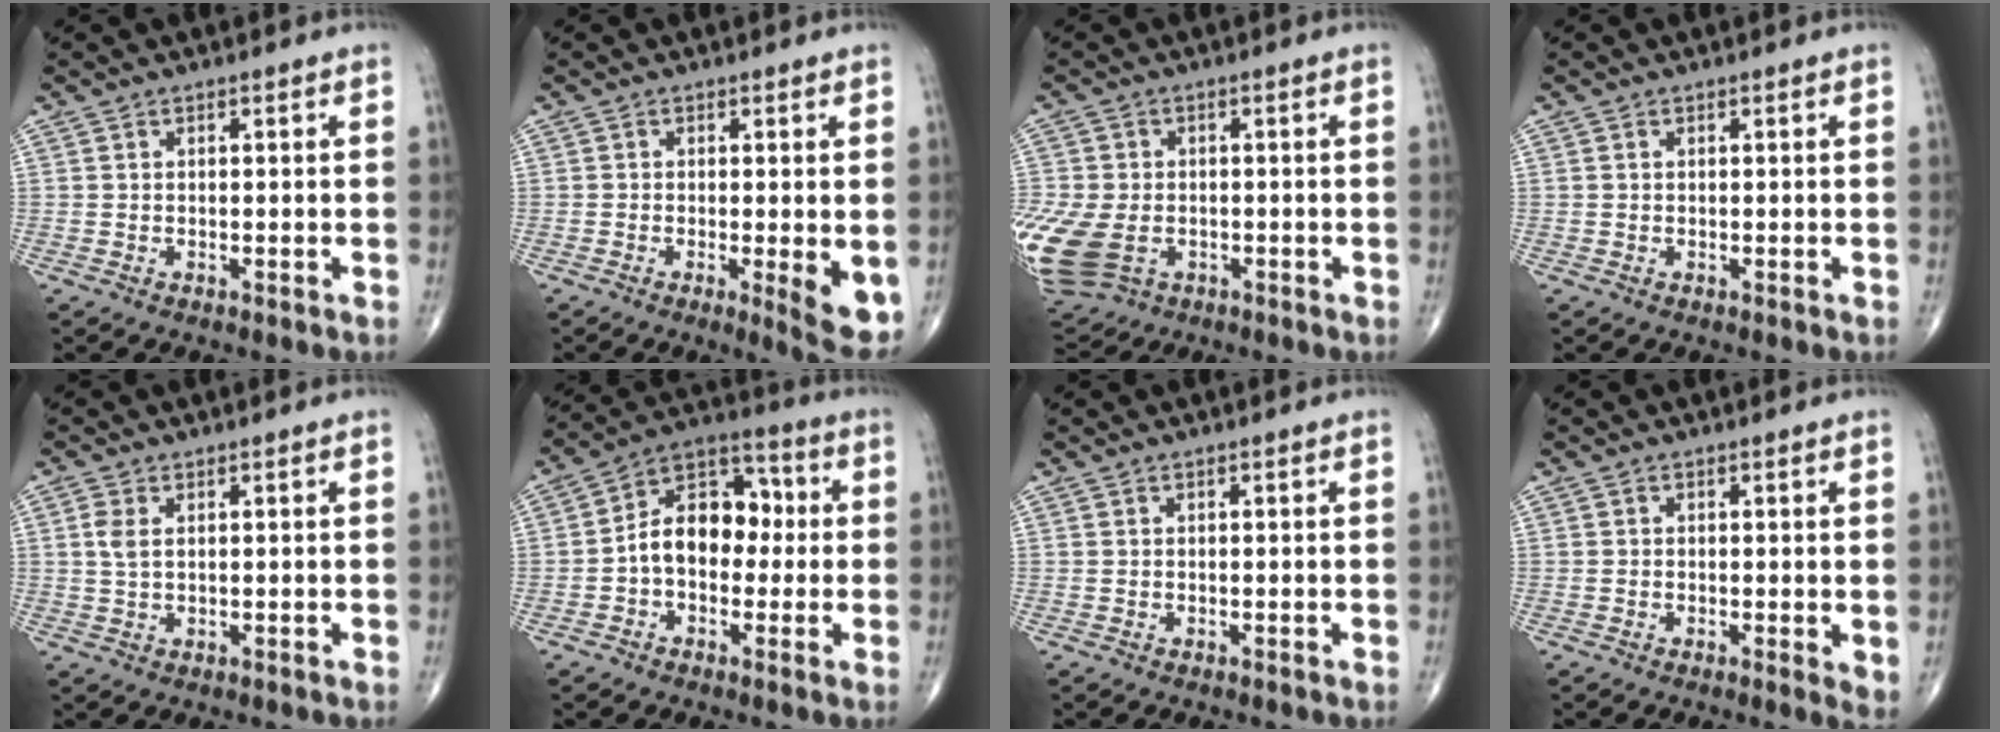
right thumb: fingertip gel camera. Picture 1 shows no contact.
{"total": 6.7, "force": [-1.3, 1.7, 6.3], "torque": [-0.085, -0.018, -0.018]}
{"total": 17.9, "force": [-4.6, 13.2, 11.1], "torque": [-0.302, -0.008, -0.065]}
{"total": 0.0}
{"total": 2.9, "force": [0.8, 1.6, 2.3], "torque": [-0.053, 0.004, 0.019]}
{"total": 12.6, "force": [-0.6, 8.7, 9.1], "torque": [-0.115, 0.045, -0.023]}
{"total": 0.0}
{"total": 2.9, "force": [-0.2, 0.9, 2.8], "torque": [-0.038, -0.009, -0.008]}